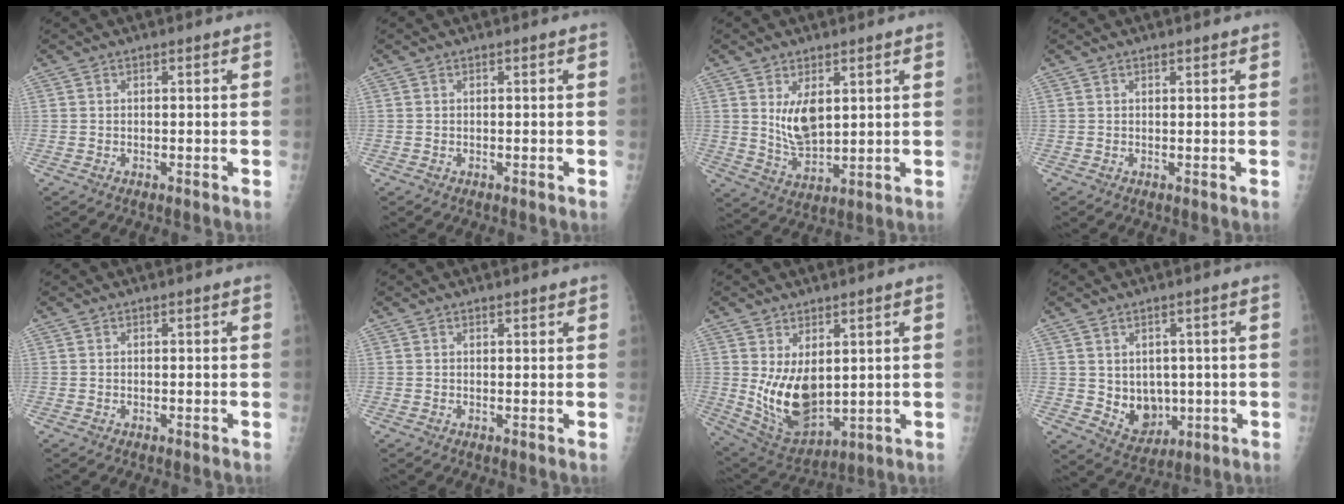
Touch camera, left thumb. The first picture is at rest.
{"total": 0.0}
{"total": 7.8, "force": [2.8, 4.1, 6.1], "torque": [-0.094, -0.026, 0.065]}
{"total": 0.8, "force": [0.7, 0.2, 0.3], "torque": [-0.007, -0.005, 0.013]}
{"total": 0.0}
{"total": 1.2, "force": [1.0, 0.3, 0.4], "torque": [-0.004, -0.005, 0.015]}
{"total": 11.9, "force": [1.8, 6.8, 9.5], "torque": [-0.148, -0.029, 0.060]}
{"total": 7.1, "force": [0.2, 5.7, 4.3], "torque": [-0.037, -0.016, 0.028]}